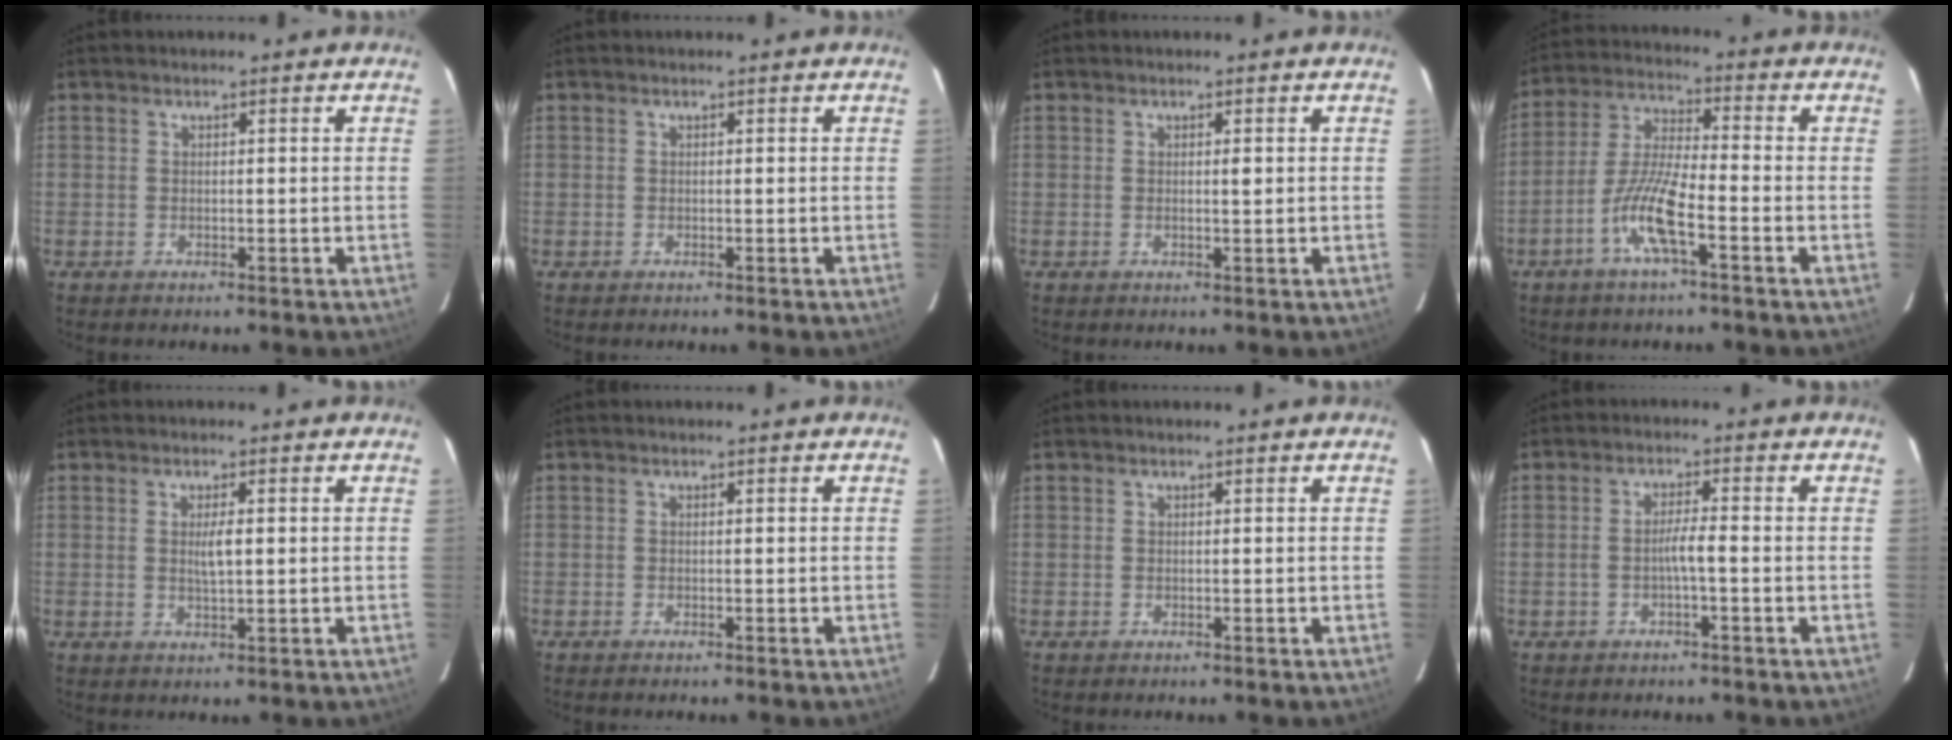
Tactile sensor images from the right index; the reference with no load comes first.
{"total": 0.0}
{"total": 0.9, "force": [0.1, 0.1, 0.9], "torque": [-0.015, 0.000, 0.001]}
{"total": 9.3, "force": [-4.1, 0.9, 8.3], "torque": [-0.172, 0.002, -0.084]}
{"total": 2.8, "force": [0.2, 0.4, 2.7], "torque": [-0.051, -0.001, 0.005]}
{"total": 0.6, "force": [-0.4, 0.1, 0.5], "torque": [-0.013, -0.002, -0.007]}
{"total": 0.0}
{"total": 2.9, "force": [-0.8, 0.1, 2.7], "torque": [-0.046, 0.004, -0.016]}